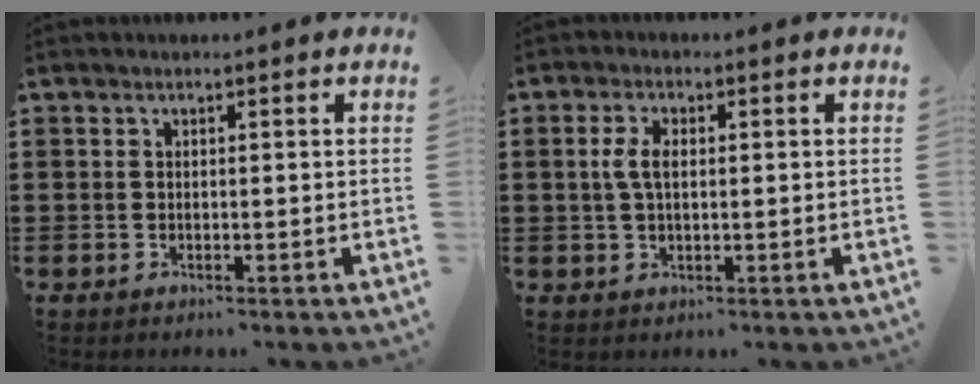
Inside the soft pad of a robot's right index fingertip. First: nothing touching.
{"total": 3.7, "force": [0.4, 1.8, 3.2], "torque": [-0.074, 0.006, 0.002]}